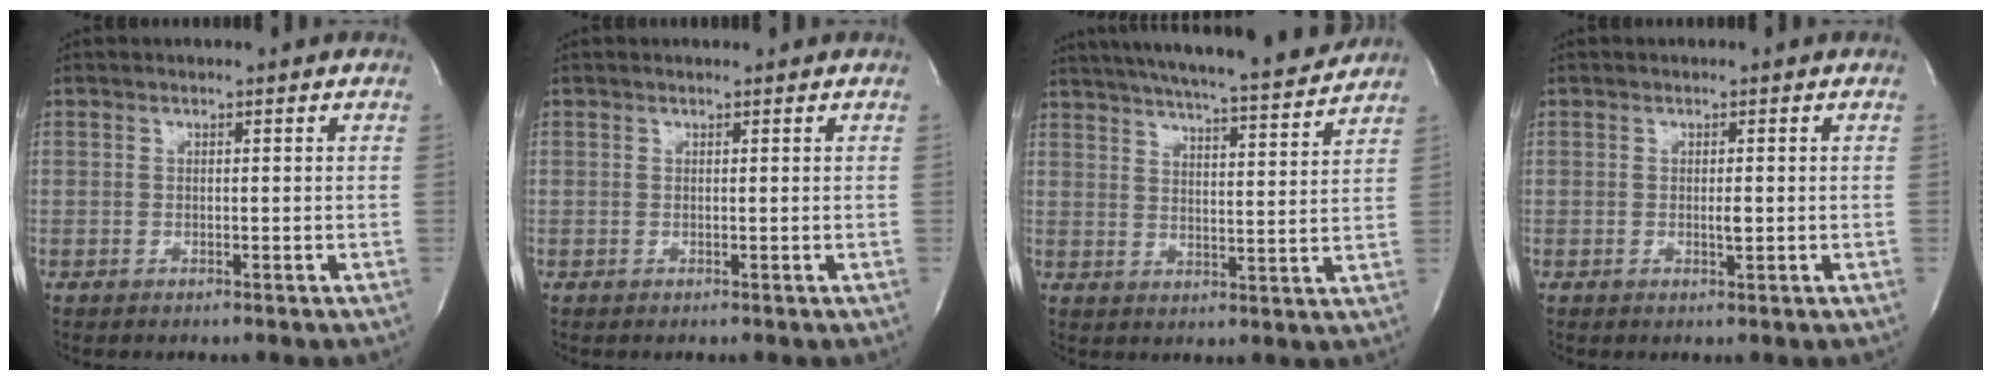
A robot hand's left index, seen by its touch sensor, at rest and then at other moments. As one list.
[{"total": 0.5, "force": [0.5, -0.1, 0.1], "torque": [-0.003, 0.000, 0.008]}, {"total": 19.7, "force": [18.0, 0.8, 8.1], "torque": [-0.137, -0.016, 0.245]}, {"total": 1.1, "force": [-0.1, 0.2, 1.0], "torque": [-0.018, -0.004, -0.002]}]